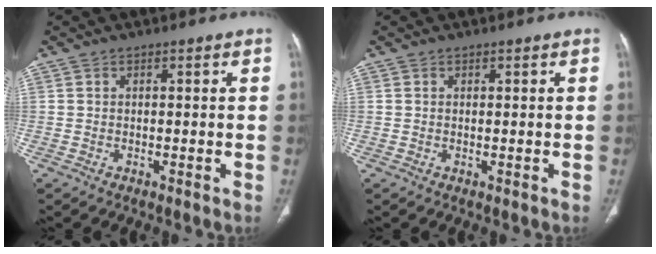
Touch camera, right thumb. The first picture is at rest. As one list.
[{"total": 0.0}]